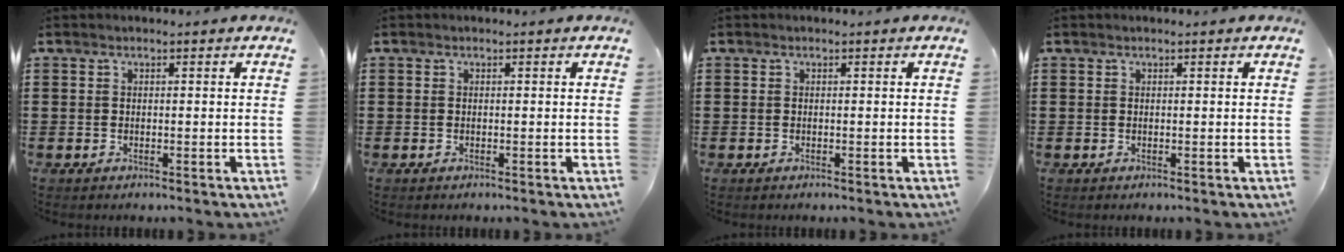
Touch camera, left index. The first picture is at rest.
{"total": 0.0}
{"total": 0.0}
{"total": 0.0}